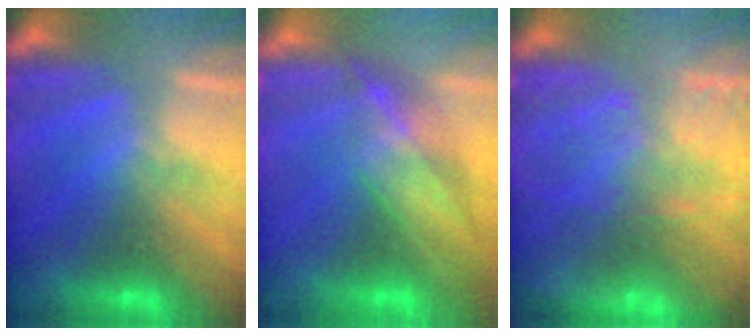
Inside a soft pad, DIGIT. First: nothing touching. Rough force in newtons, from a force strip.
{"total": 4.2}
{"total": 9.0}